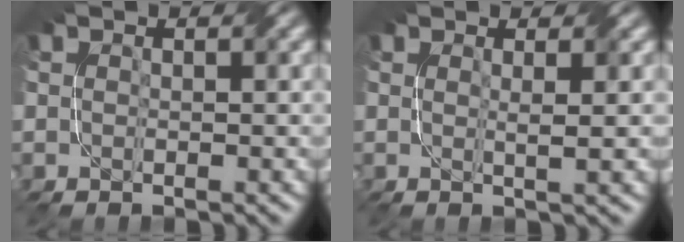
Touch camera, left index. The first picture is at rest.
{"total": 1.9, "force": [0.5, 0.3, 1.8], "torque": [-0.027, 0.001, 0.000]}